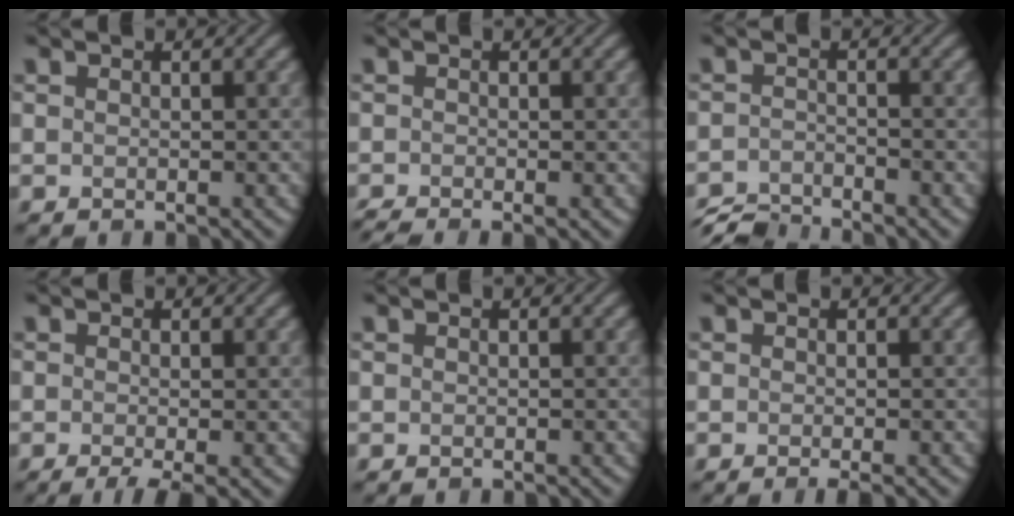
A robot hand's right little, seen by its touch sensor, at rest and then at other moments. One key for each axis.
{"total": 1.5, "fx": -1.1, "fy": 0.2, "fz": 1.0, "tx": -0.017, "ty": -0.013, "tz": -0.026}
{"total": 3.5, "fx": -3.4, "fy": 0.4, "fz": 0.7, "tx": -0.014, "ty": -0.007, "tz": -0.074}
{"total": 2.8, "fx": -1.0, "fy": 0.6, "fz": 2.6, "tx": -0.044, "ty": -0.010, "tz": -0.019}
{"total": 0.0}
{"total": 1.3, "fx": -0.4, "fy": 0.3, "fz": 1.2, "tx": -0.016, "ty": -0.008, "tz": -0.008}